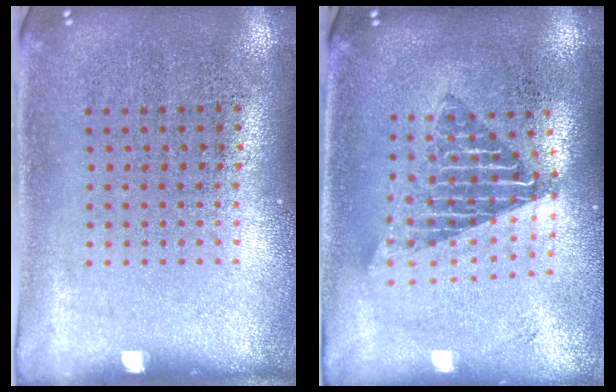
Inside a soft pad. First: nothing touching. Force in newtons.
{"total": 1.7, "press": 1.4, "slide": 1.0}